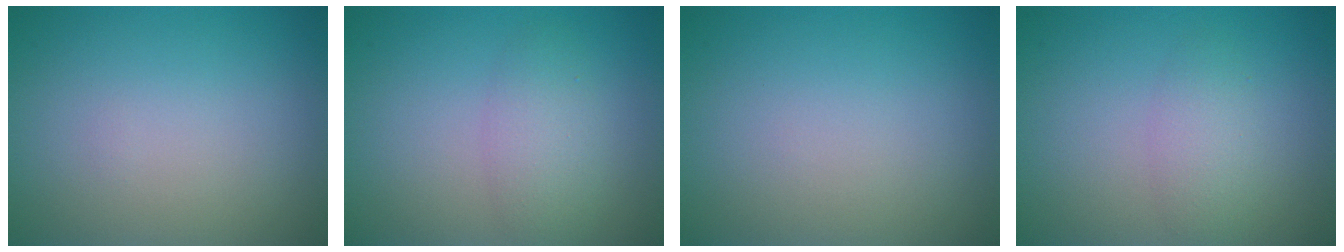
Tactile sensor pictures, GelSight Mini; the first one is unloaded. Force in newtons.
{"total": 2.7, "press": 2.7, "slide": 0.2}
{"total": 0.0}
{"total": 2.2, "press": 2.2, "slide": 0.0}